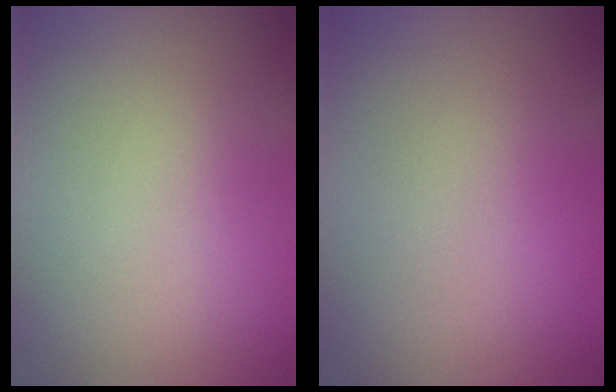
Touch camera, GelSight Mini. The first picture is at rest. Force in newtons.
{"total": 0.0}